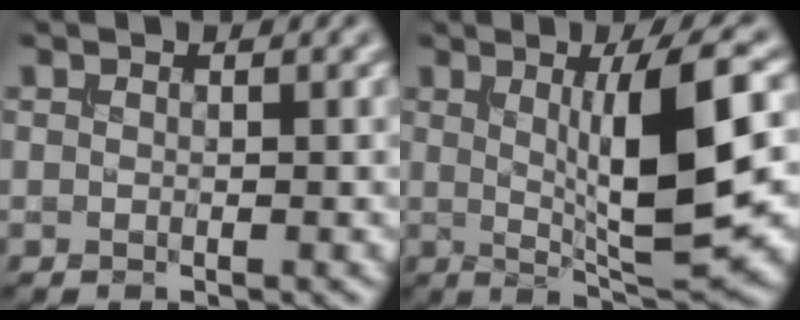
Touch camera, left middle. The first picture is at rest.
{"total": 9.4, "force": [0.9, 1.8, 9.2], "torque": [-0.133, -0.003, 0.024]}